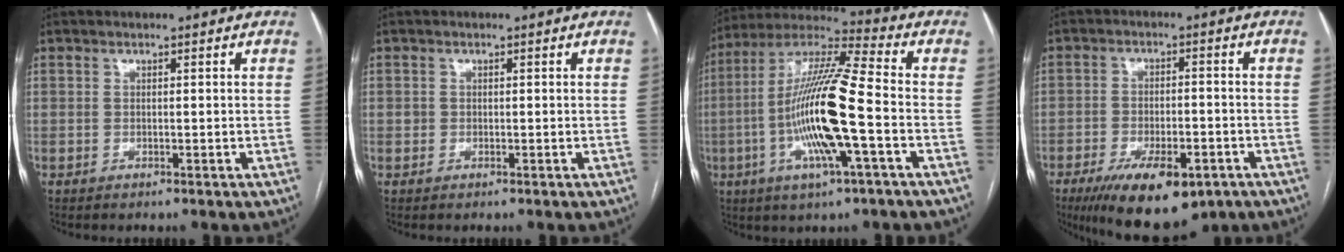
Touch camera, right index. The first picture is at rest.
{"total": 0.6, "force": [0.0, 0.6, 0.1], "torque": [0.004, 0.004, 0.000]}
{"total": 17.2, "force": [-3.6, 1.1, 16.7], "torque": [-0.333, -0.003, -0.072]}
{"total": 13.0, "force": [-7.8, 5.0, 9.1], "torque": [-0.146, -0.012, -0.115]}